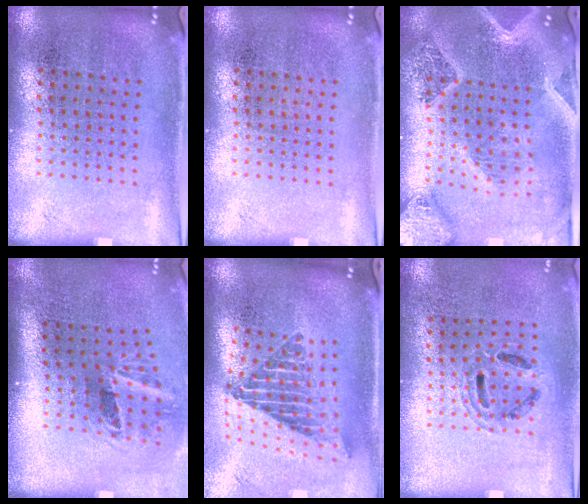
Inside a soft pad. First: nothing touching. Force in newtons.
{"total": 0.0}
{"total": 3.4, "press": 2.8, "slide": 1.9}
{"total": 2.0, "press": 1.2, "slide": 1.6}
{"total": 2.4, "press": 1.7, "slide": 1.7}
{"total": 0.9, "press": 0.9, "slide": 0.1}